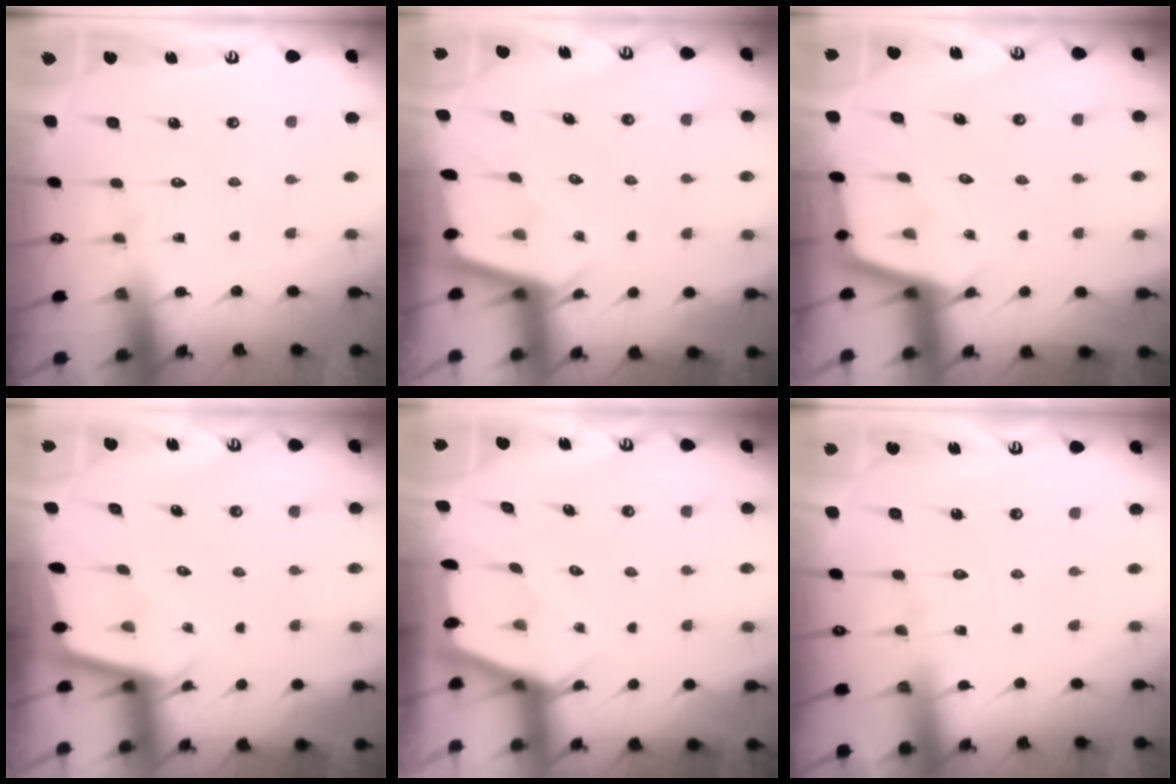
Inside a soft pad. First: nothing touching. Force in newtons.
{"total": 2.0, "press": 2.0, "slide": 0.2}
{"total": 2.3, "press": 2.3, "slide": 0.2}
{"total": 1.9, "press": 1.9, "slide": 0.1}
{"total": 2.4, "press": 2.4, "slide": 0.3}
{"total": 2.9, "press": 2.9, "slide": 0.5}